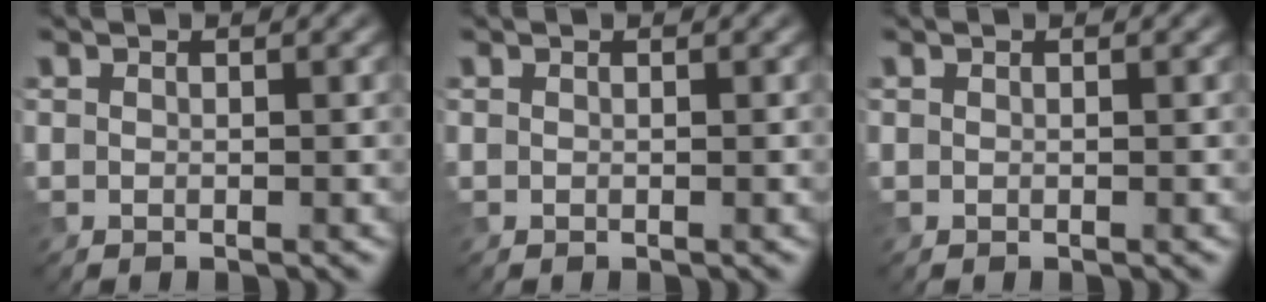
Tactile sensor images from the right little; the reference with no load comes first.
{"total": 0.0}
{"total": 0.0}